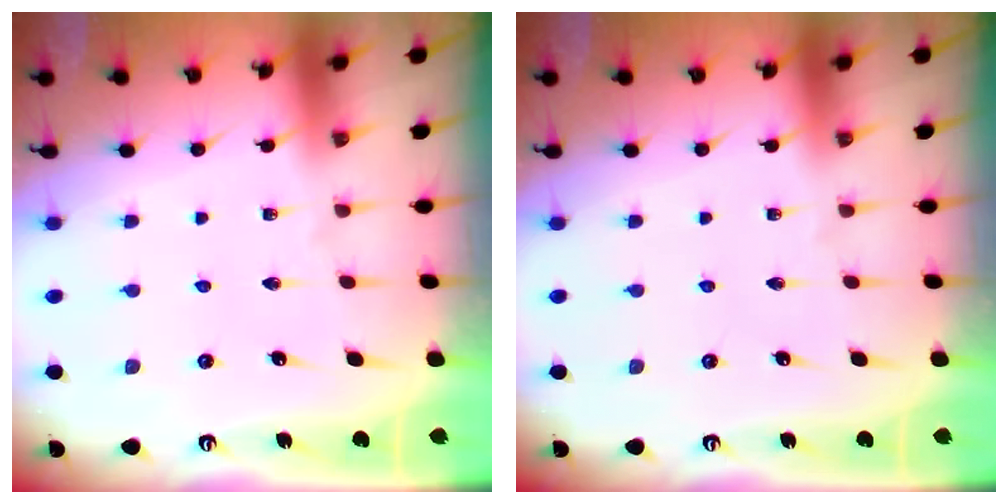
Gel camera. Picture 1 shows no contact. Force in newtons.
{"total": 0.0}